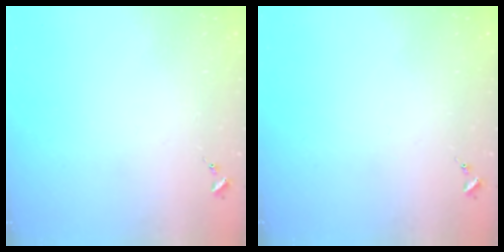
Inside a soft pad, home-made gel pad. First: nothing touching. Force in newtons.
{"total": 0.0}